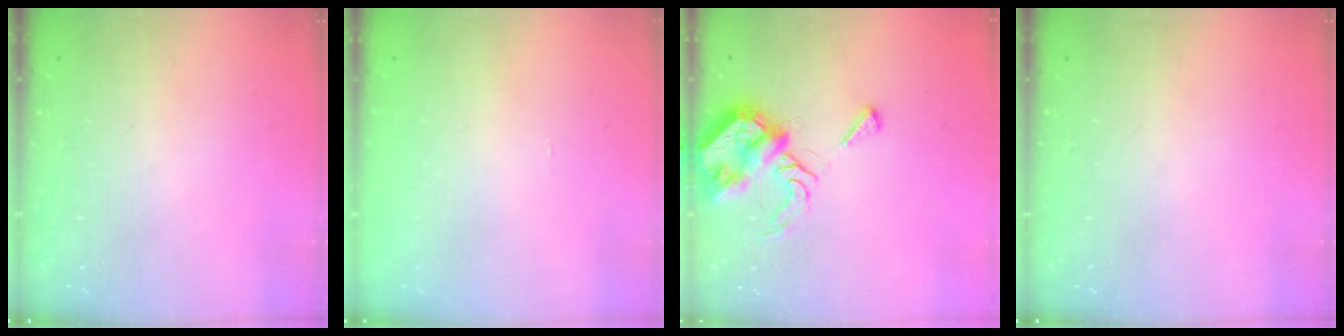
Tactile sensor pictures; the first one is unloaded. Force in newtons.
{"total": 0.5, "press": 0.5, "slide": 0.2}
{"total": 10.4, "press": 10.3, "slide": 1.3}
{"total": 0.0}